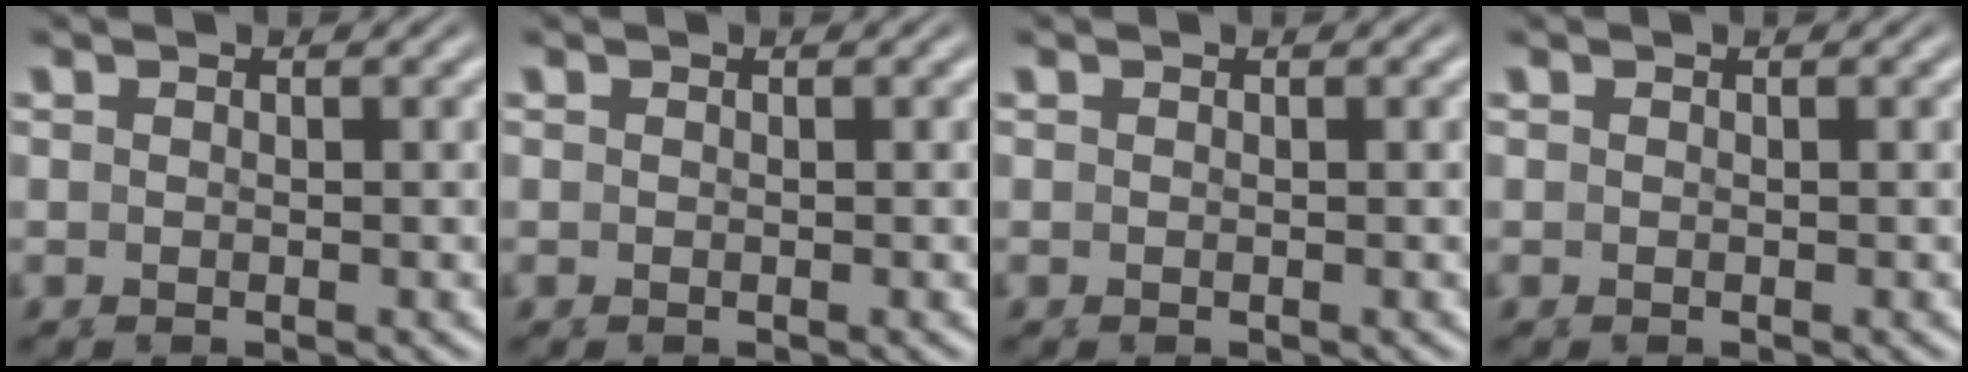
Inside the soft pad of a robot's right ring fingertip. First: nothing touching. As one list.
[{"total": 0.0}, {"total": 0.0}, {"total": 0.0}]